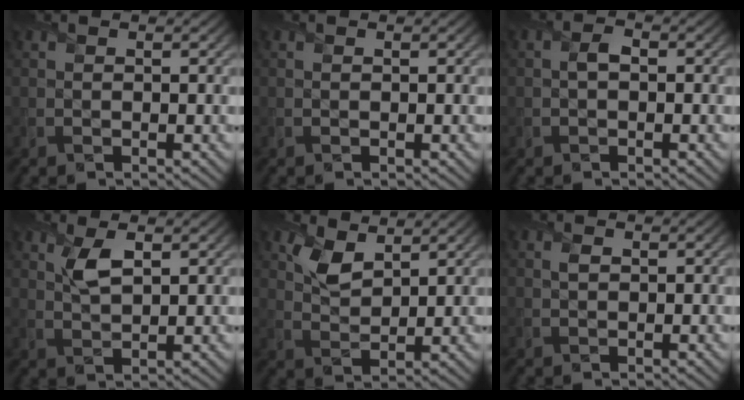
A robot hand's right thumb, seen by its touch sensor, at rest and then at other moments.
{"total": 0.0}
{"total": 1.4, "force": [-0.2, 0.9, 1.0], "torque": [-0.021, 0.005, -0.006]}
{"total": 3.7, "force": [1.8, 1.4, 2.9], "torque": [-0.065, 0.003, 0.035]}
{"total": 4.4, "force": [2.9, 2.1, 2.6], "torque": [-0.065, -0.003, 0.057]}
{"total": 0.7, "force": [0.2, 0.5, 0.5], "torque": [-0.012, 0.000, 0.002]}